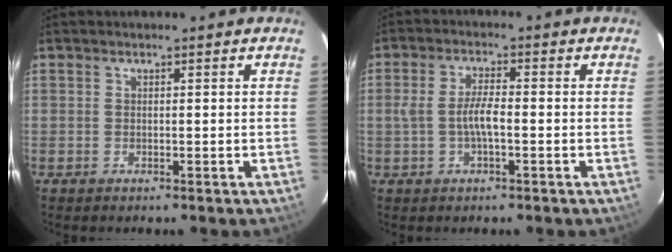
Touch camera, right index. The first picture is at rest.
{"total": 4.6, "force": [-1.0, 1.1, 4.3], "torque": [-0.086, 0.007, -0.017]}